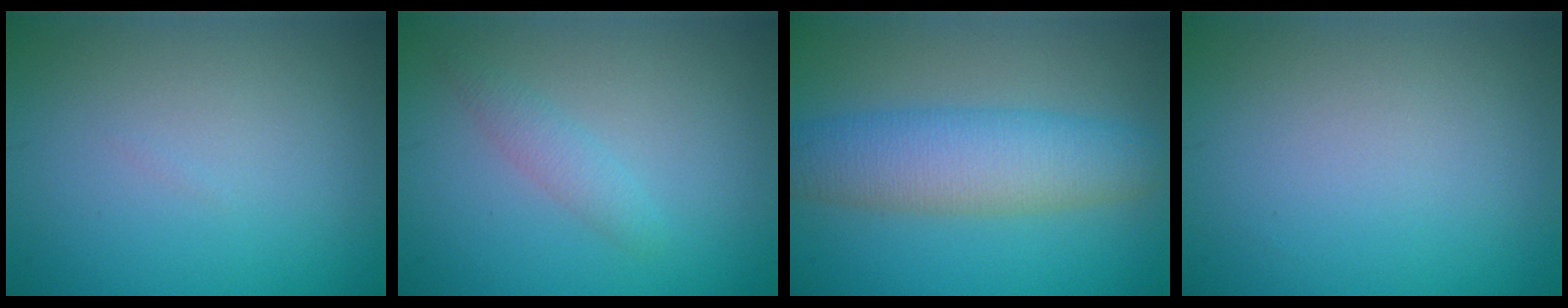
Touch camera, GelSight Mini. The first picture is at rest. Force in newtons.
{"total": 1.6, "press": 1.6, "slide": 0.2}
{"total": 6.0, "press": 6.0, "slide": 0.3}
{"total": 0.0}